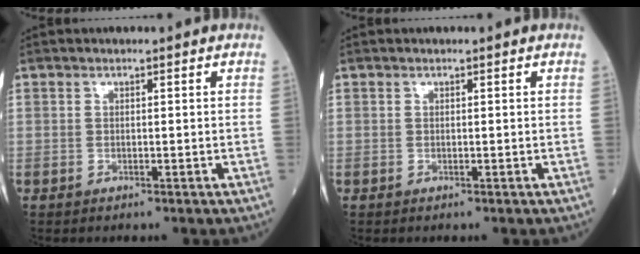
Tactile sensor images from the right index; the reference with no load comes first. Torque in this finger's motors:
{"motor_torque": [0.00, 0.00, 0.02, 0.01]}